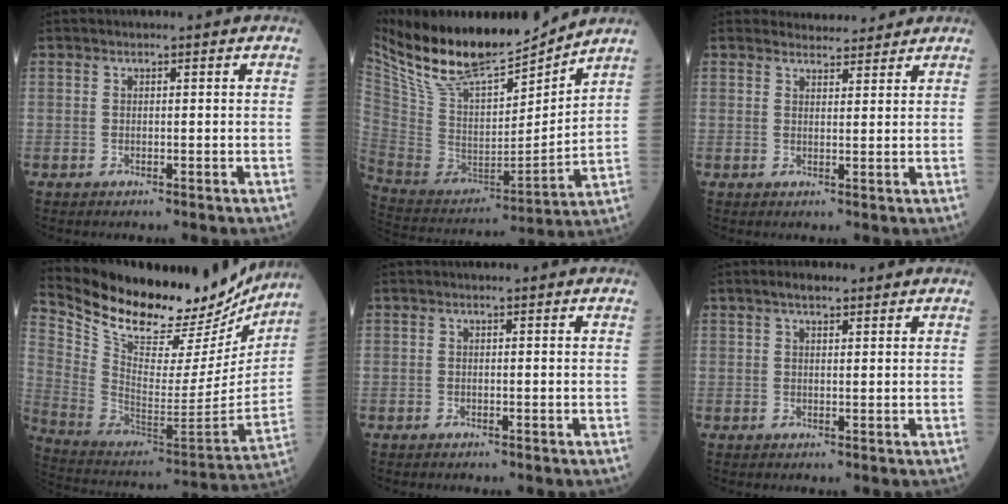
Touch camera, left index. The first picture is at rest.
{"total": 18.7, "force": [16.1, 3.9, 8.5], "torque": [-0.166, -0.015, 0.300]}
{"total": 4.4, "force": [4.2, 1.2, 0.0], "torque": [0.004, 0.008, 0.054]}
{"total": 27.7, "force": [24.3, 7.1, 11.2], "torque": [-0.200, -0.049, 0.362]}
{"total": 0.0}
{"total": 2.3, "force": [1.7, 0.8, 1.4], "torque": [-0.025, 0.008, 0.025]}